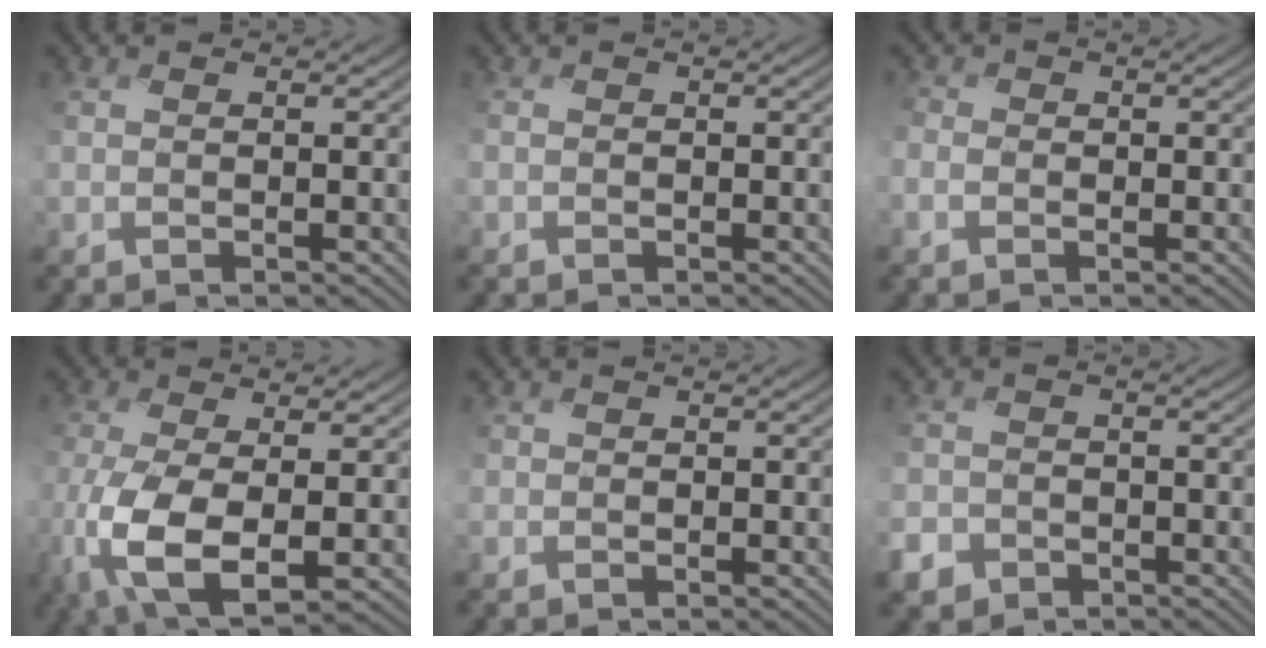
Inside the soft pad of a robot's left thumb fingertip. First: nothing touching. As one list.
[{"total": 0.6, "force": [-0.4, 0.4, -0.1], "torque": [0.000, -0.005, -0.011]}, {"total": 1.9, "force": [-0.9, 1.6, 0.6], "torque": [-0.016, -0.001, -0.025]}, {"total": 10.1, "force": [-2.5, 4.3, 8.8], "torque": [-0.211, -0.026, -0.045]}, {"total": 0.9, "force": [0.0, 0.9, 0.0], "torque": [0.000, -0.002, -0.003]}, {"total": 3.6, "force": [-2.1, 2.7, 1.0], "torque": [-0.030, -0.008, -0.050]}]